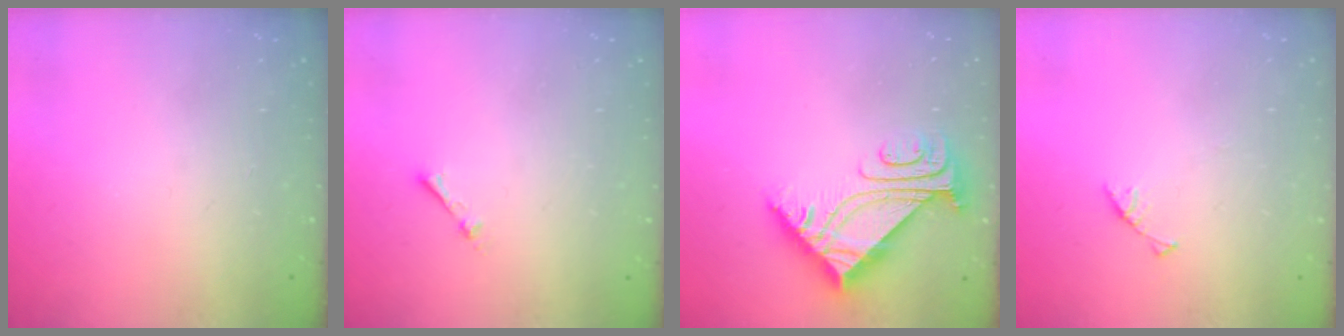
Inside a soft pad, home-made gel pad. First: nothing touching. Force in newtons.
{"total": 1.7, "press": 1.7, "slide": 0.2}
{"total": 8.3, "press": 8.3, "slide": 0.7}
{"total": 3.0, "press": 3.0, "slide": 0.3}